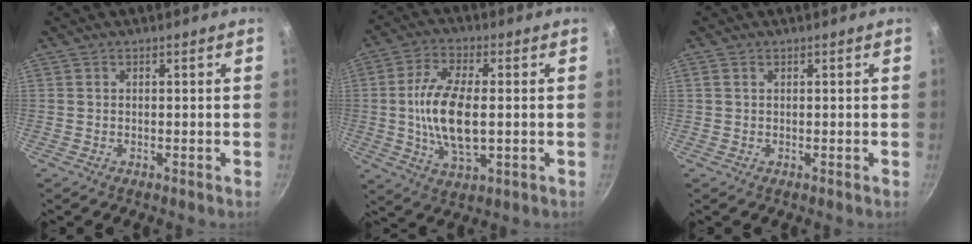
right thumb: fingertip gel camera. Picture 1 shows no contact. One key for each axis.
{"total": 12.9, "fx": -0.2, "fy": 5.8, "fz": 11.6, "tx": -0.228, "ty": 0.001, "tz": -0.006}
{"total": 0.7, "fx": 0.3, "fy": 0.4, "fz": 0.4, "tx": -0.009, "ty": 0.002, "tz": 0.005}